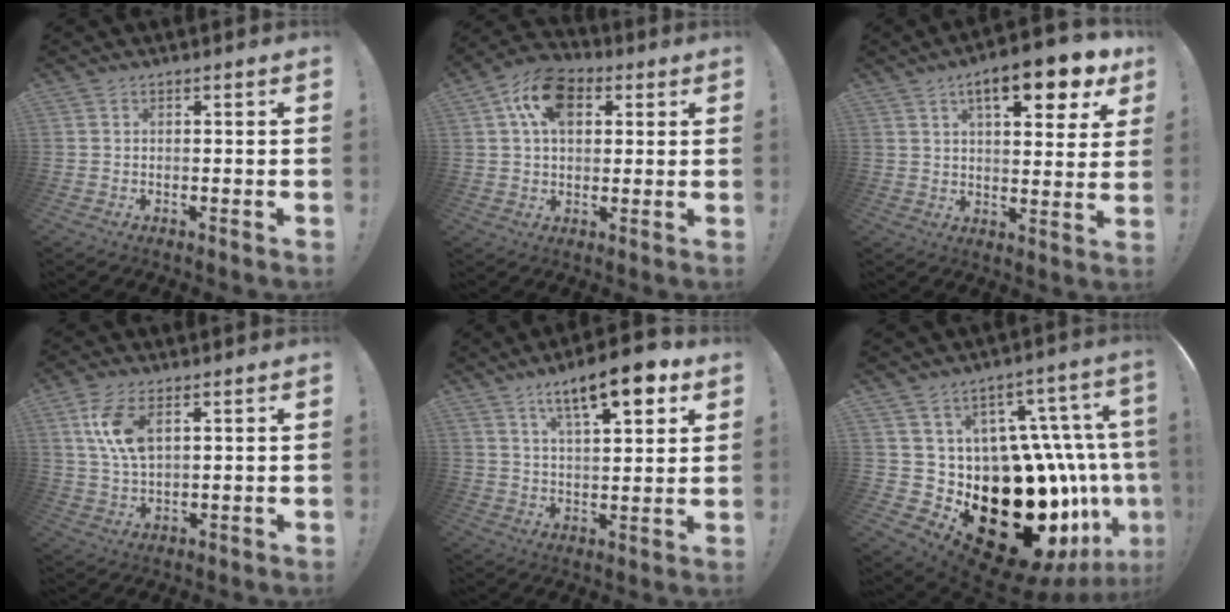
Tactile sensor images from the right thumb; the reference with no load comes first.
{"total": 12.5, "force": [4.6, 8.3, 8.1], "torque": [-0.137, 0.002, 0.089]}
{"total": 13.0, "force": [6.7, 4.0, 10.4], "torque": [-0.149, -0.028, 0.105]}
{"total": 9.3, "force": [3.7, 4.6, 7.2], "torque": [-0.139, -0.009, 0.066]}
{"total": 14.3, "force": [8.2, 4.4, 10.8], "torque": [-0.169, -0.034, 0.132]}
{"total": 31.6, "force": [-11.6, 18.5, 22.8], "torque": [-0.270, 0.011, -0.106]}